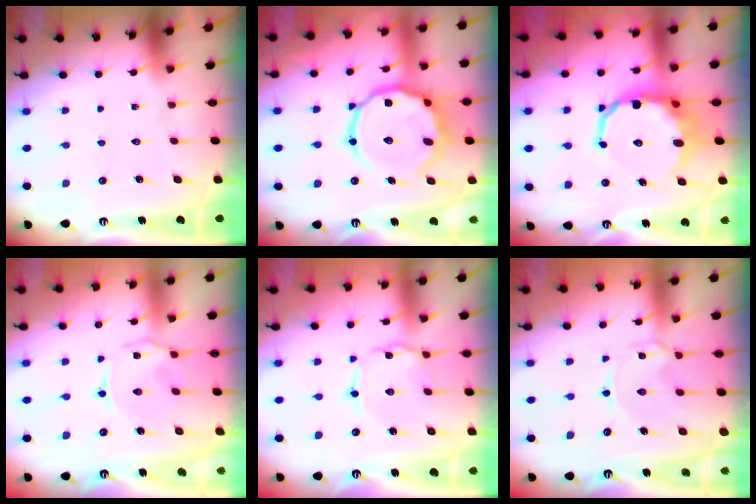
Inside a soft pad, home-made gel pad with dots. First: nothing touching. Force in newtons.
{"total": 16.1, "press": 16.0, "slide": 1.5}
{"total": 12.7, "press": 12.3, "slide": 3.1}
{"total": 1.5, "press": 1.4, "slide": 0.5}
{"total": 0.7, "press": 0.7, "slide": 0.1}
{"total": 2.4, "press": 2.4, "slide": 0.3}